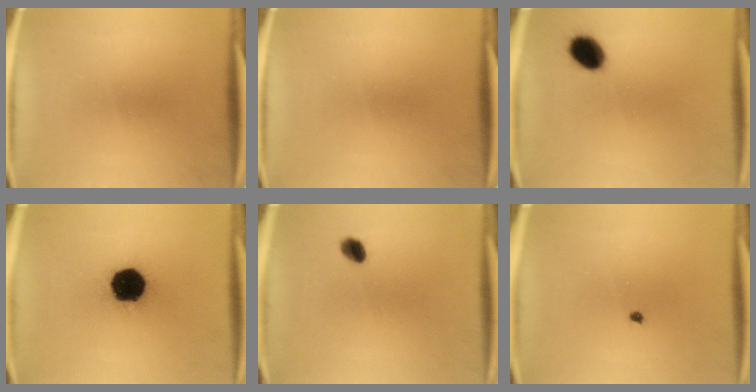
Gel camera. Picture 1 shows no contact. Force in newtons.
{"total": 0.0}
{"total": 7.0}
{"total": 18.2}
{"total": 2.8}
{"total": 0.5}